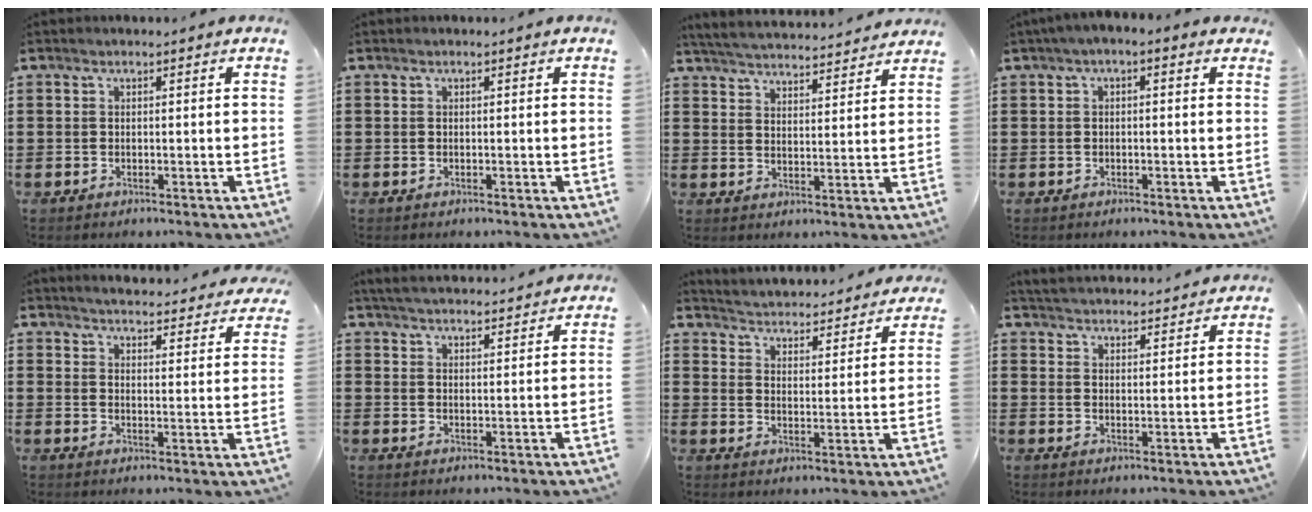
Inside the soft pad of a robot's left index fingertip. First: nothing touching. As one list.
[{"total": 0.0}, {"total": 4.6, "force": [4.6, -0.3, 0.5], "torque": [-0.028, -0.032, 0.079]}, {"total": 1.4, "force": [-0.6, 0.5, 1.1], "torque": [-0.019, 0.002, -0.014]}, {"total": 4.1, "force": [4.1, -0.4, 0.4], "torque": [-0.020, -0.036, 0.066]}, {"total": 4.1, "force": [4.0, 0.0, 0.8], "torque": [-0.027, -0.017, 0.073]}, {"total": 3.5, "force": [3.5, -0.4, -0.4], "torque": [-0.017, -0.037, 0.053]}, {"total": 3.8, "force": [3.8, -0.1, 0.0], "torque": [-0.014, -0.021, 0.069]}]